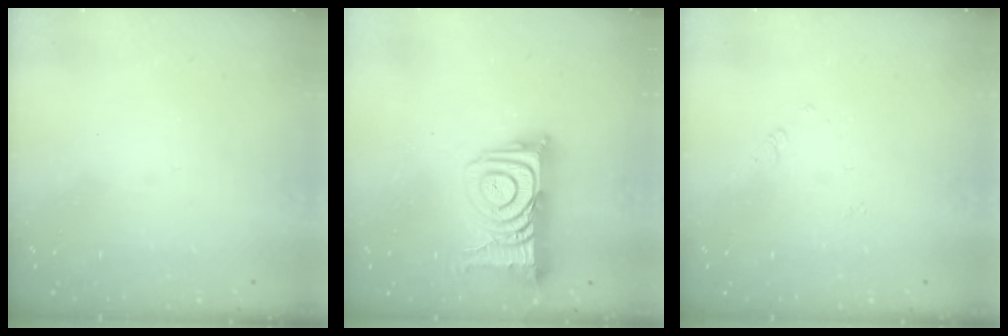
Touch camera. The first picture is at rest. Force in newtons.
{"total": 15.7, "press": 15.6, "slide": 1.2}
{"total": 3.0, "press": 3.0, "slide": 0.4}